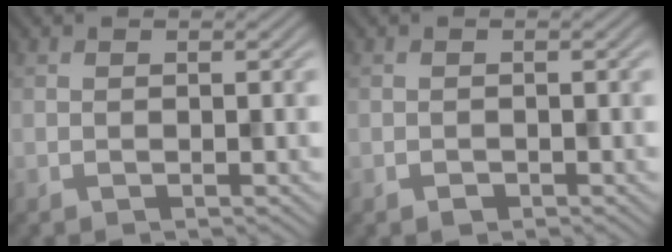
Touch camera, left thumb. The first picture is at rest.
{"total": 0.7, "force": [-0.5, 0.5, 0.2], "torque": [-0.001, -0.004, -0.009]}